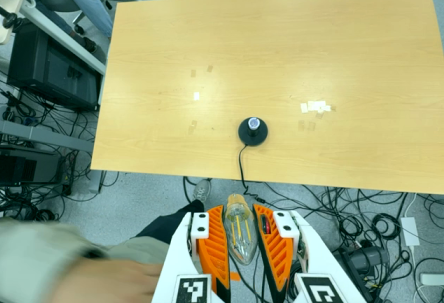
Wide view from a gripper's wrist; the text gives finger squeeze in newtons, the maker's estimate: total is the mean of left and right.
{"total": 20.4, "left": 21.8, "right": 19.1}